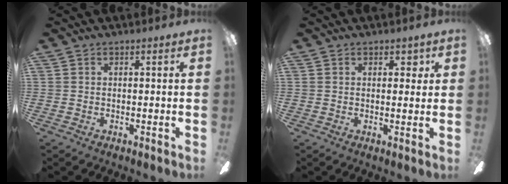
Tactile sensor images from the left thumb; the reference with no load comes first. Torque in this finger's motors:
{"motor_torque": [0.03, -0.21, -0.45, 0.18, -0.02]}